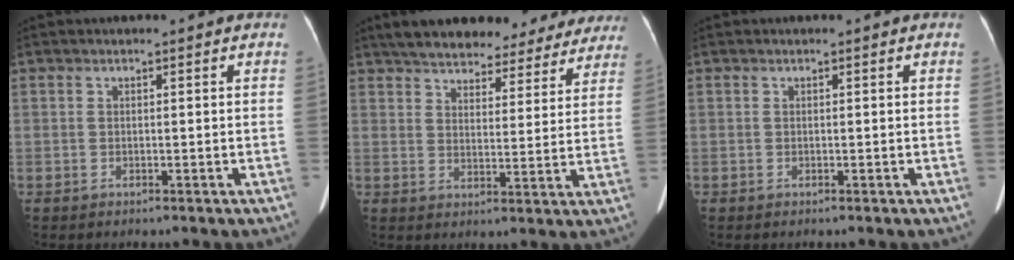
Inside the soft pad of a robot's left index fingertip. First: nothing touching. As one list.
[{"total": 25.9, "force": [22.7, 7.6, 9.9], "torque": [-0.148, -0.006, 0.280]}, {"total": 0.0}]